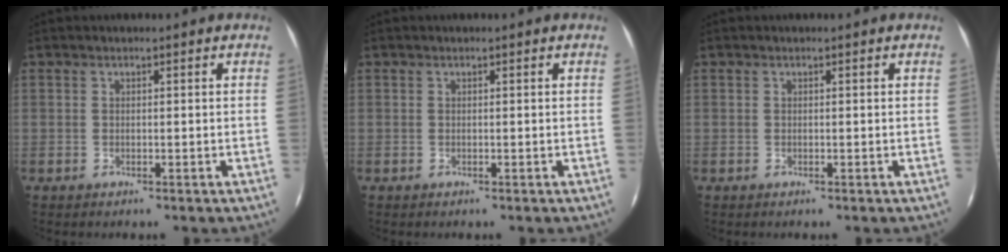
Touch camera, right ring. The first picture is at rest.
{"total": 0.0}
{"total": 0.0}